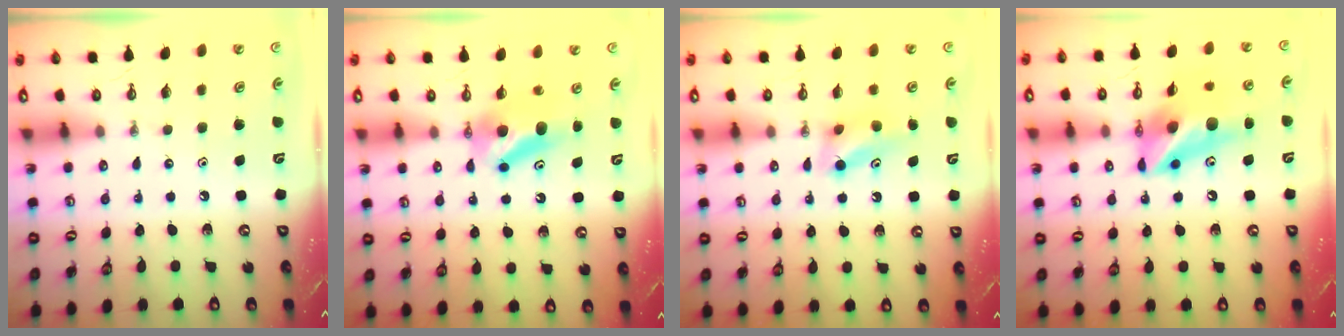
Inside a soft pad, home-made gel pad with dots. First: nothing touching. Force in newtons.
{"total": 8.2, "press": 5.9, "slide": 5.7}
{"total": 6.2, "press": 6.2, "slide": 0.8}
{"total": 12.8, "press": 12.6, "slide": 1.9}